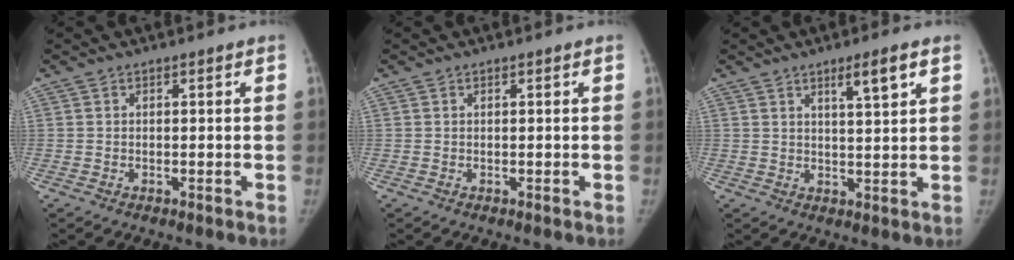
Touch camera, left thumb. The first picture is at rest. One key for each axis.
{"total": 0.0}
{"total": 5.1, "fx": 2.8, "fy": 0.5, "fz": 4.2, "tx": -0.066, "ty": -0.017, "tz": 0.048}